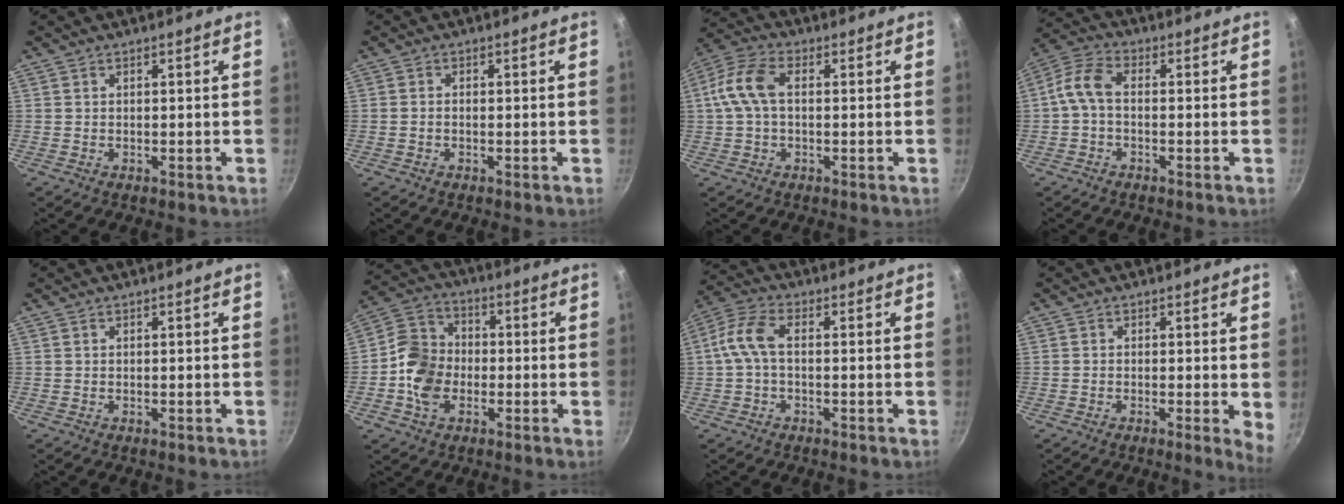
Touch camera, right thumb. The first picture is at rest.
{"total": 1.0, "force": [-0.3, 0.7, 0.7], "torque": [-0.015, 0.005, -0.007]}
{"total": 9.0, "force": [0.7, 5.5, 7.1], "torque": [-0.150, 0.025, 0.002]}
{"total": 6.1, "force": [-0.8, 3.8, 4.7], "torque": [-0.106, 0.029, -0.031]}
{"total": 0.0}
{"total": 10.9, "force": [-2.2, 8.4, 6.6], "torque": [-0.106, 0.024, -0.062]}
{"total": 6.7, "force": [-0.3, 3.6, 5.6], "torque": [-0.133, 0.026, -0.019]}
{"total": 3.5, "force": [-0.2, 0.9, 3.4], "torque": [-0.042, -0.008, -0.007]}